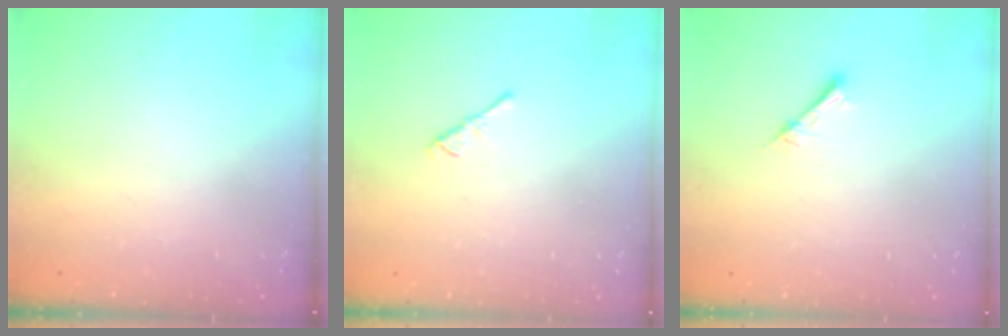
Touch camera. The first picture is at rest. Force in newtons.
{"total": 2.6, "press": 2.6, "slide": 0.6}
{"total": 2.4, "press": 2.4, "slide": 0.3}